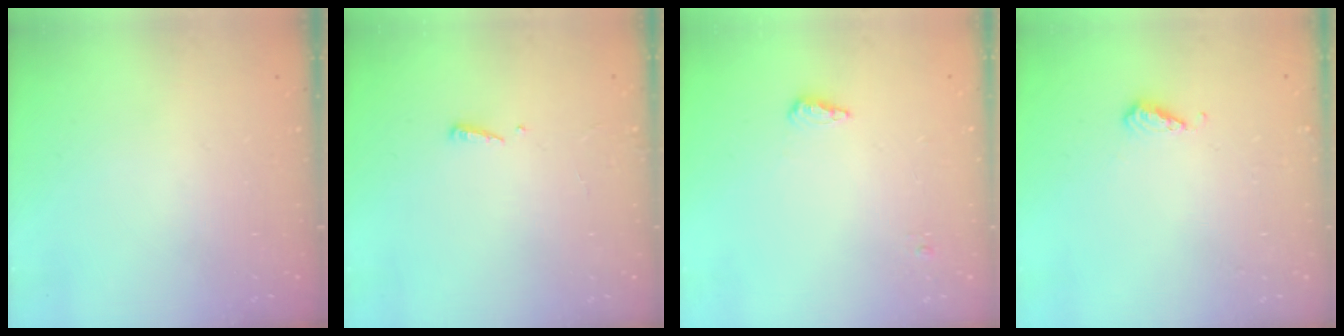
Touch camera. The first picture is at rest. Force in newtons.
{"total": 2.4, "press": 2.4, "slide": 0.2}
{"total": 5.0, "press": 4.9, "slide": 1.1}
{"total": 5.0, "press": 4.8, "slide": 1.3}